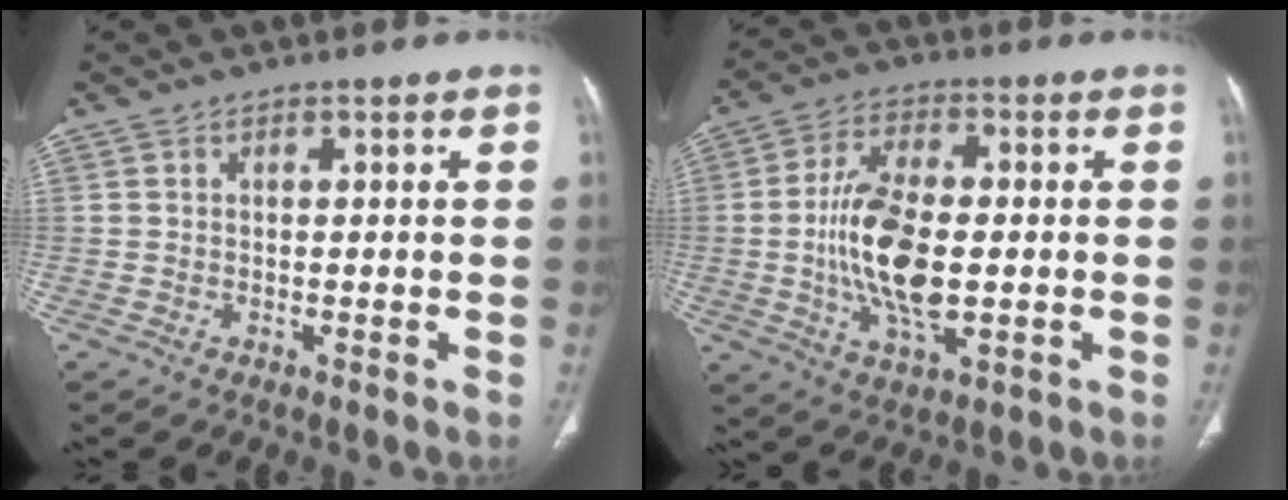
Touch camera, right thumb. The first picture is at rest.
{"total": 14.5, "force": [-1.0, 6.7, 12.8], "torque": [-0.247, 0.000, -0.017]}